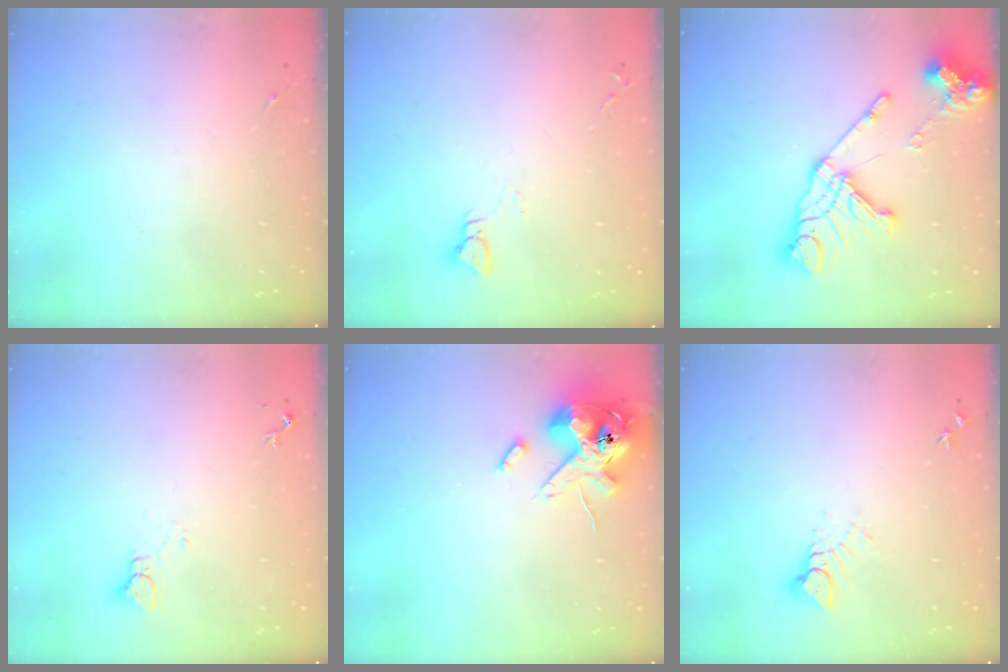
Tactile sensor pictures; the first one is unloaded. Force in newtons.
{"total": 3.5, "press": 3.5, "slide": 0.3}
{"total": 19.2, "press": 19.1, "slide": 2.3}
{"total": 4.3, "press": 4.3, "slide": 0.4}
{"total": 14.8, "press": 14.5, "slide": 2.9}
{"total": 4.4, "press": 4.4, "slide": 0.1}